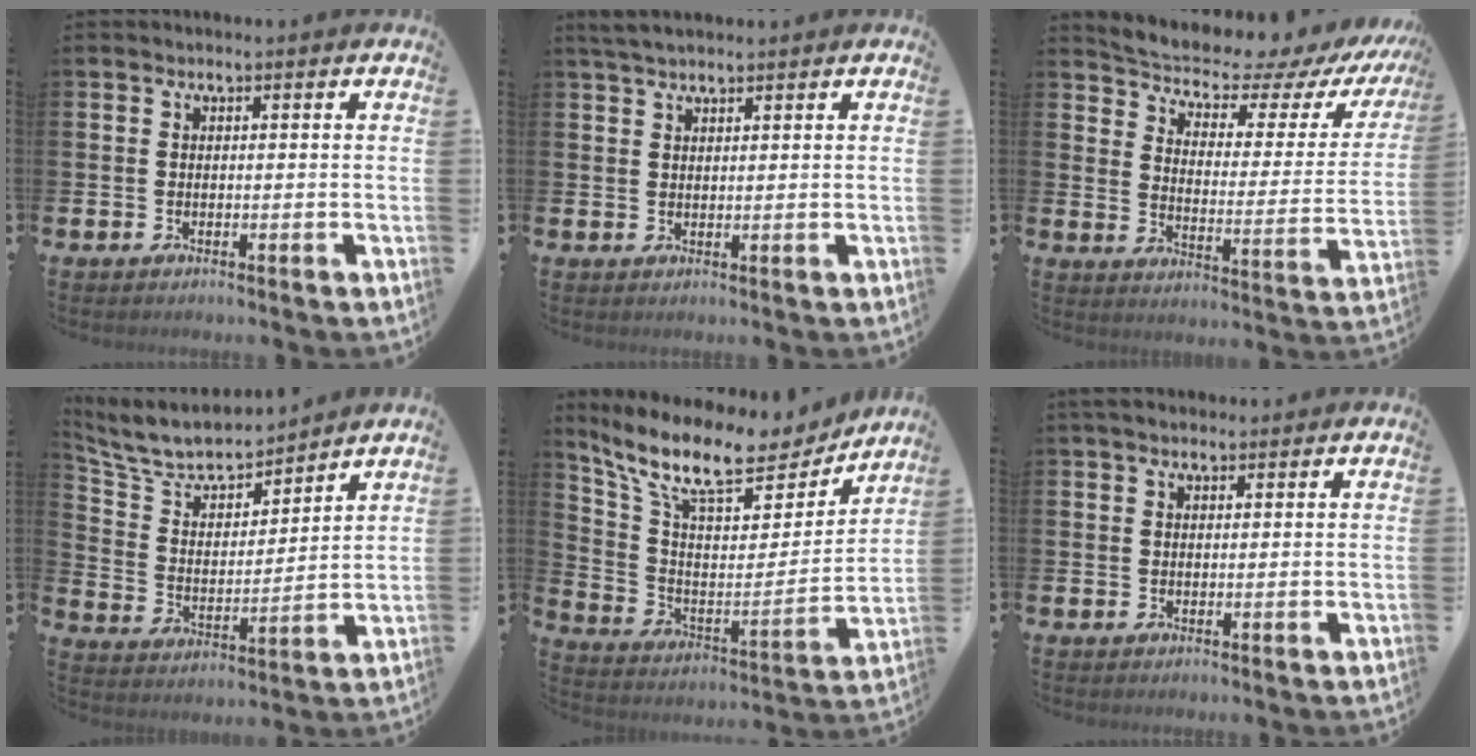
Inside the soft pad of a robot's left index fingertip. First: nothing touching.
{"total": 3.0, "force": [2.7, 0.6, 1.1], "torque": [-0.019, -0.003, 0.048]}
{"total": 6.1, "force": [5.6, 1.4, 1.9], "torque": [-0.058, -0.049, 0.088]}
{"total": 8.8, "force": [8.3, 2.0, 2.1], "torque": [-0.082, -0.060, 0.149]}
{"total": 12.4, "force": [10.4, 3.4, 6.0], "torque": [-0.141, -0.070, 0.176]}
{"total": 2.6, "force": [2.3, 0.8, 0.9], "torque": [-0.005, -0.005, 0.039]}